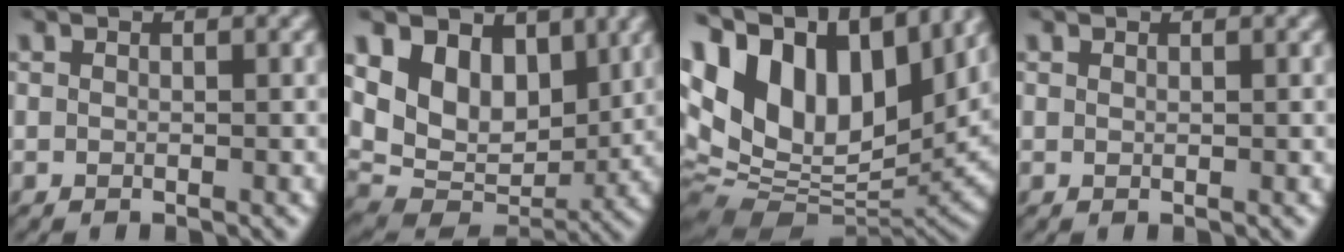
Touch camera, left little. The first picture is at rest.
{"total": 9.4, "force": [3.9, 6.2, 5.8], "torque": [-0.116, -0.005, 0.066]}
{"total": 17.5, "force": [6.5, 10.2, 12.6], "torque": [-0.264, 0.029, 0.115]}
{"total": 0.0}